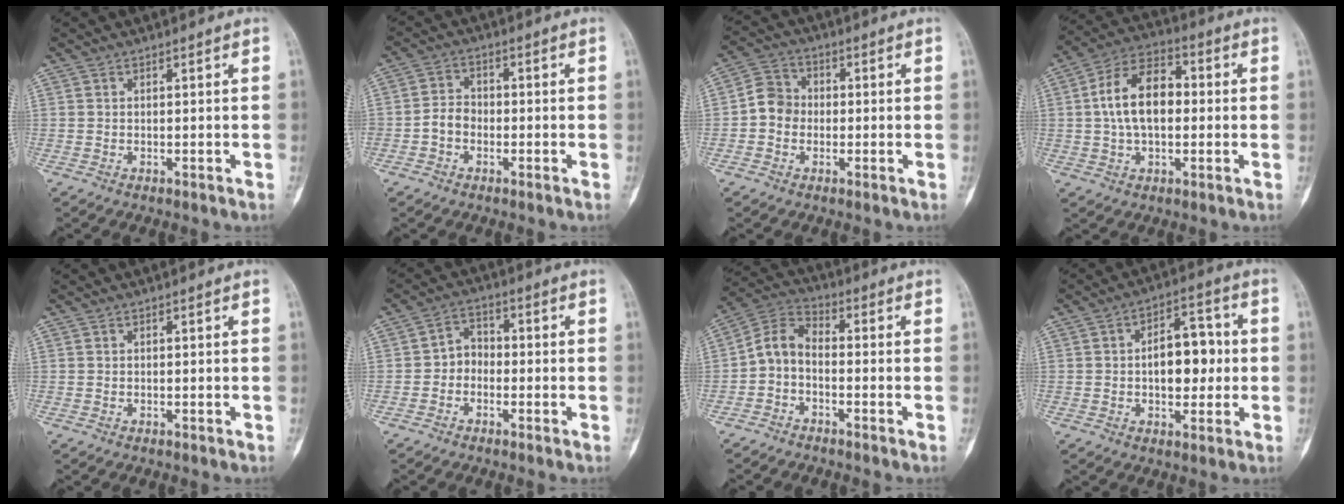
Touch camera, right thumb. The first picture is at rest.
{"total": 4.6, "force": [-1.6, 3.7, 2.2], "torque": [-0.024, 0.020, -0.039]}
{"total": 6.4, "force": [-1.0, 5.7, 2.7], "torque": [-0.023, 0.019, -0.033]}
{"total": 13.0, "force": [0.5, 8.0, 10.2], "torque": [-0.168, 0.031, 0.000]}
{"total": 0.0}
{"total": 4.7, "force": [-1.4, 4.0, 2.1], "torque": [-0.008, 0.023, -0.039]}
{"total": 6.9, "force": [-1.9, 4.6, 4.7], "torque": [-0.081, 0.035, -0.053]}
{"total": 10.8, "force": [-0.1, 6.6, 8.6], "torque": [-0.086, 0.025, -0.004]}